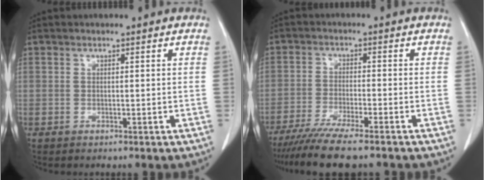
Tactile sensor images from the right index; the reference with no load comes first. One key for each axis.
{"total": 10.3, "fx": -8.6, "fy": 0.2, "fz": 5.6, "tx": -0.082, "ty": -0.026, "tz": -0.139}